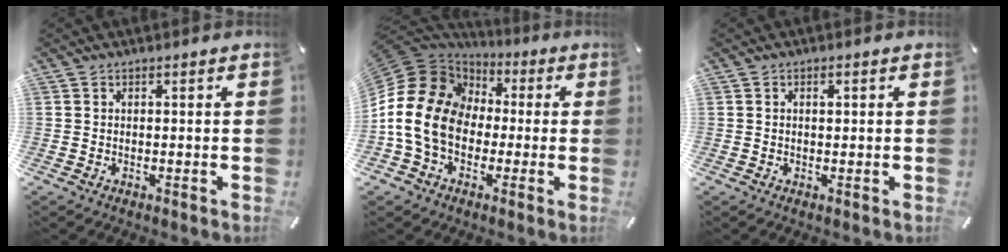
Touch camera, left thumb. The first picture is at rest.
{"total": 16.6, "force": [-2.3, 13.6, 9.1], "torque": [-0.213, 0.015, -0.047]}
{"total": 1.0, "force": [0.3, 0.5, 0.8], "torque": [-0.010, 0.000, 0.002]}